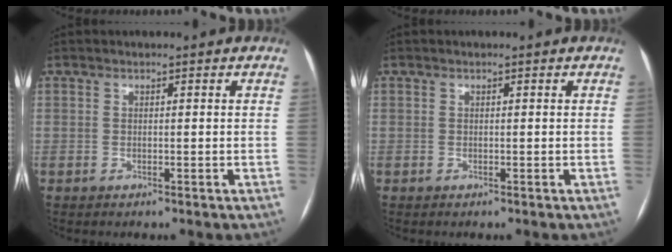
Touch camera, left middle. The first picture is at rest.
{"total": 0.0}